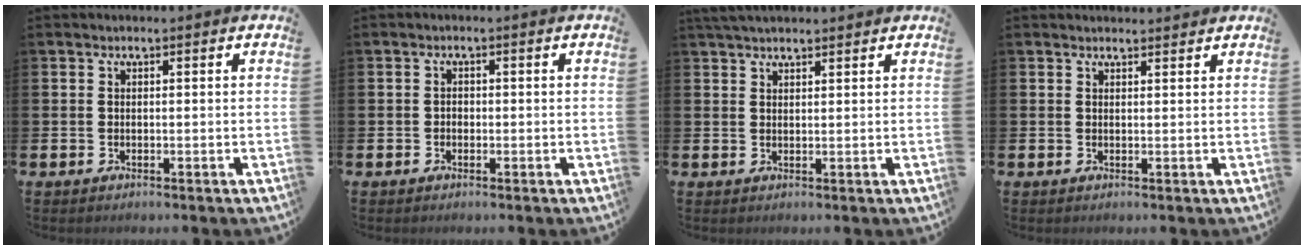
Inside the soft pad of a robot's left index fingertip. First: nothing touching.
{"total": 0.9, "force": [-0.4, 0.8, 0.3], "torque": [-0.002, 0.002, -0.010]}
{"total": 2.7, "force": [2.5, 0.6, 0.9], "torque": [-0.015, -0.004, 0.045]}
{"total": 1.3, "force": [1.3, 0.2, 0.0], "torque": [0.013, -0.007, 0.021]}